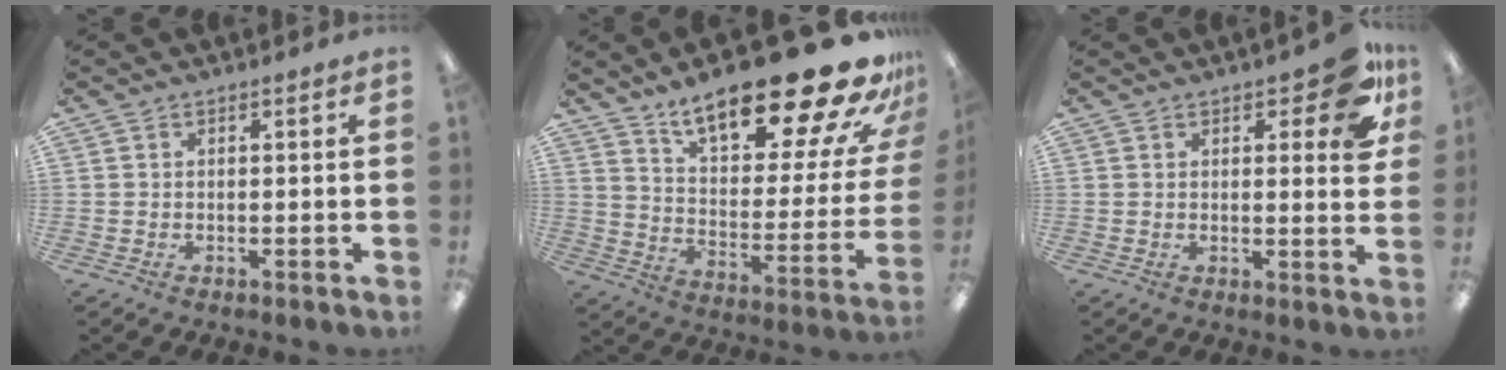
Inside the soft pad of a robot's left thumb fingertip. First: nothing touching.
{"total": 28.1, "force": [19.4, 8.7, 18.3], "torque": [-0.254, -0.134, 0.314]}
{"total": 10.8, "force": [5.5, 3.7, 8.5], "torque": [-0.104, -0.025, 0.089]}